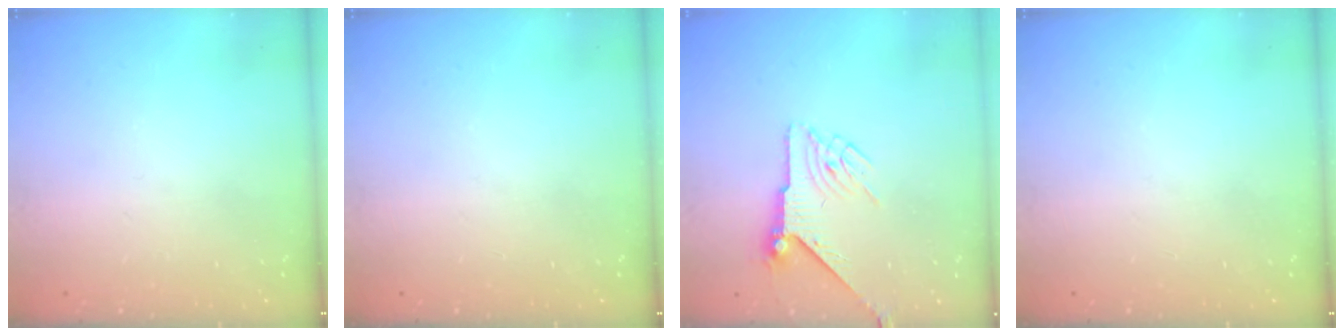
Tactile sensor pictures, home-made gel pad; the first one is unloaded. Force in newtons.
{"total": 0.0}
{"total": 6.0, "press": 6.0, "slide": 0.7}
{"total": 0.0}